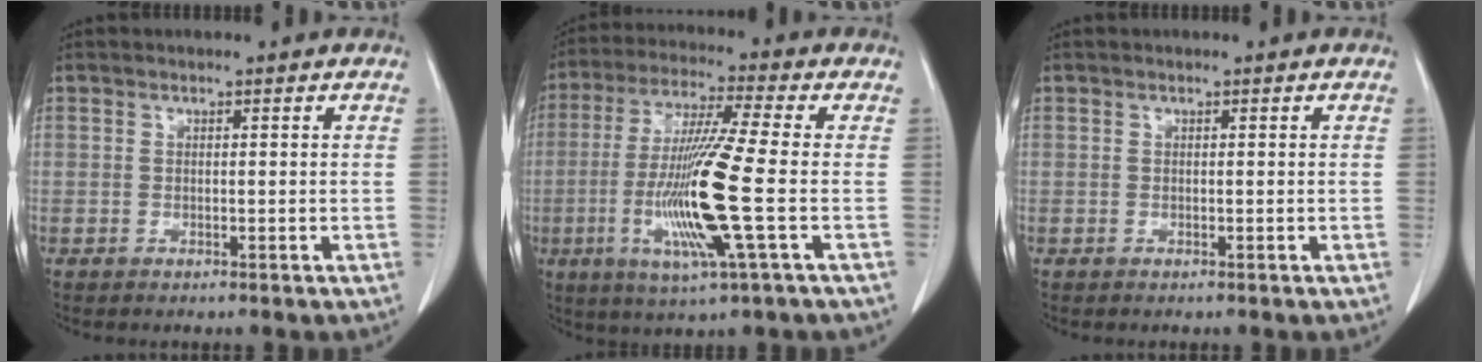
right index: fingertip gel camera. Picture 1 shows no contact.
{"total": 14.6, "force": [-3.1, -0.6, 14.2], "torque": [-0.290, -0.018, -0.066]}
{"total": 0.0}